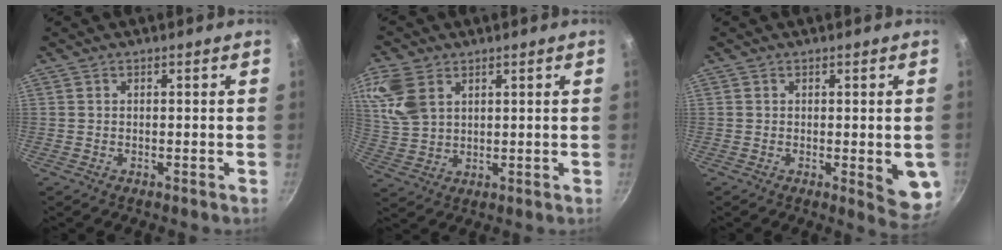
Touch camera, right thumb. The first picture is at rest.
{"total": 9.5, "force": [4.0, 6.3, 5.8], "torque": [-0.114, -0.010, 0.086]}
{"total": 6.8, "force": [-0.8, 2.3, 6.3], "torque": [-0.059, -0.007, -0.007]}